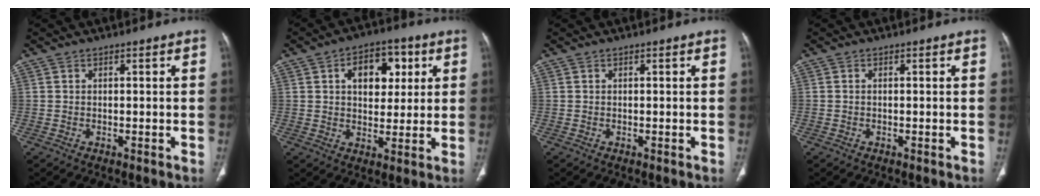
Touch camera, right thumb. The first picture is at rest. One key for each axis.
{"total": 10.8, "fx": 3.3, "fy": 6.9, "fz": 7.5, "tx": -0.063, "ty": 0.000, "tz": 0.049}
{"total": 0.0}
{"total": 0.0}